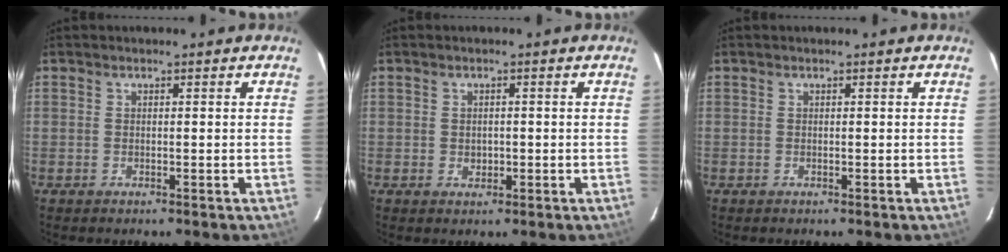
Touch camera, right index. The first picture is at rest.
{"total": 1.7, "force": [-0.2, 1.4, 0.9], "torque": [-0.012, 0.002, -0.001]}
{"total": 0.0}